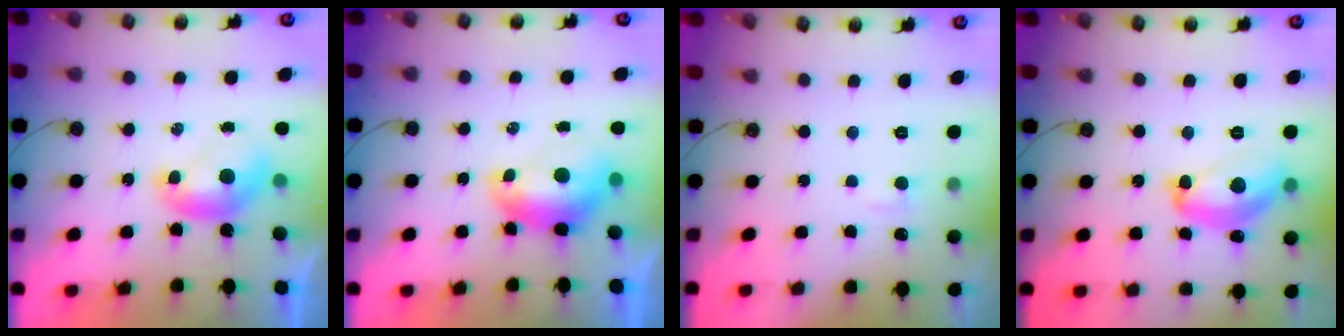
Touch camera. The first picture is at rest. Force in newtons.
{"total": 1.7, "press": 1.5, "slide": 0.6}
{"total": 2.1, "press": 2.0, "slide": 0.6}
{"total": 10.5, "press": 10.5, "slide": 1.0}